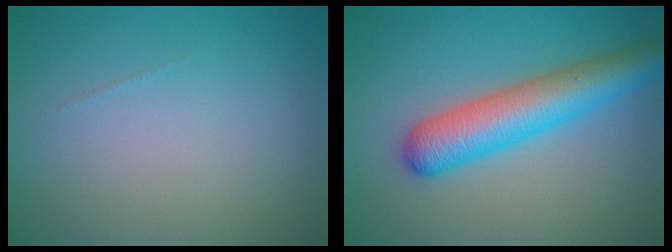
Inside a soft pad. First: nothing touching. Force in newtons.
{"total": 6.4, "press": 6.4, "slide": 0.3}